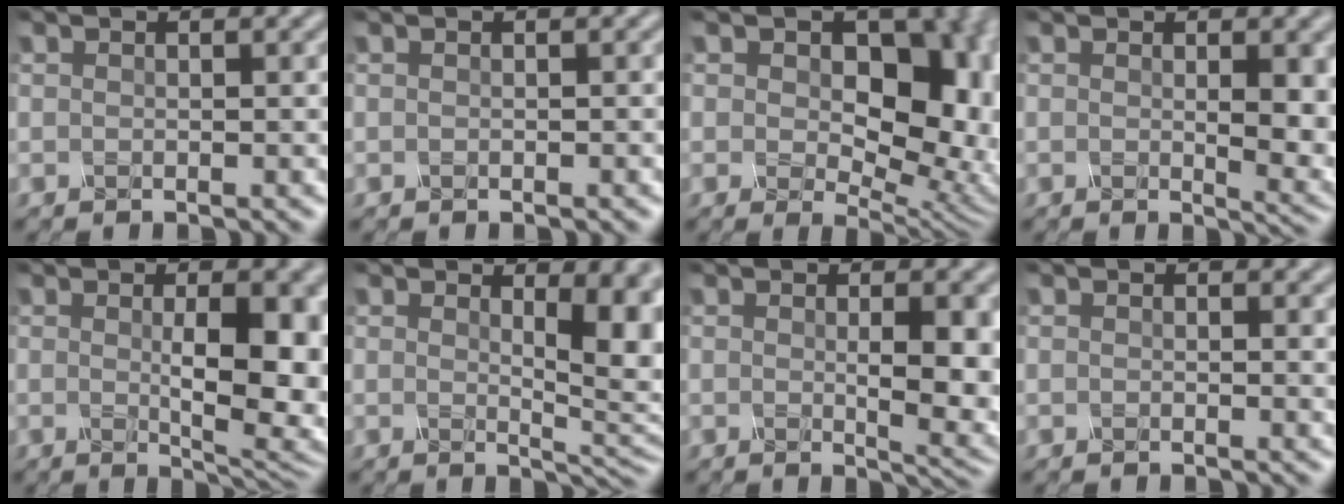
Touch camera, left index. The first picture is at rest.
{"total": 0.0}
{"total": 11.6, "force": [1.1, 7.7, 8.6], "torque": [-0.110, -0.014, 0.026]}
{"total": 5.1, "force": [0.5, 1.4, 4.9], "torque": [-0.059, -0.010, 0.016]}
{"total": 8.0, "force": [0.0, 2.0, 7.7], "torque": [-0.108, -0.006, 0.007]}
{"total": 7.2, "force": [1.6, 2.6, 6.5], "torque": [-0.067, -0.008, 0.027]}
{"total": 6.4, "force": [0.2, 1.6, 6.2], "torque": [-0.079, -0.008, 0.010]}
{"total": 1.1, "force": [0.6, 0.4, 0.7], "torque": [-0.003, -0.001, 0.009]}